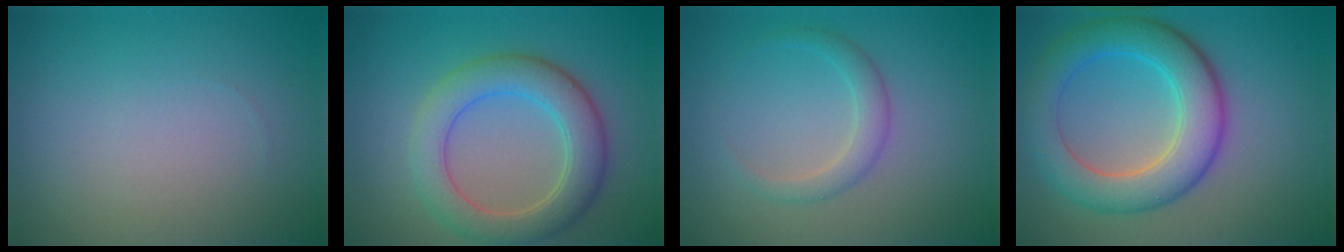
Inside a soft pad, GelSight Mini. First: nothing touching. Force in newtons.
{"total": 5.8, "press": 5.8, "slide": 0.6}
{"total": 2.0, "press": 2.0, "slide": 0.0}
{"total": 7.2, "press": 7.2, "slide": 0.2}